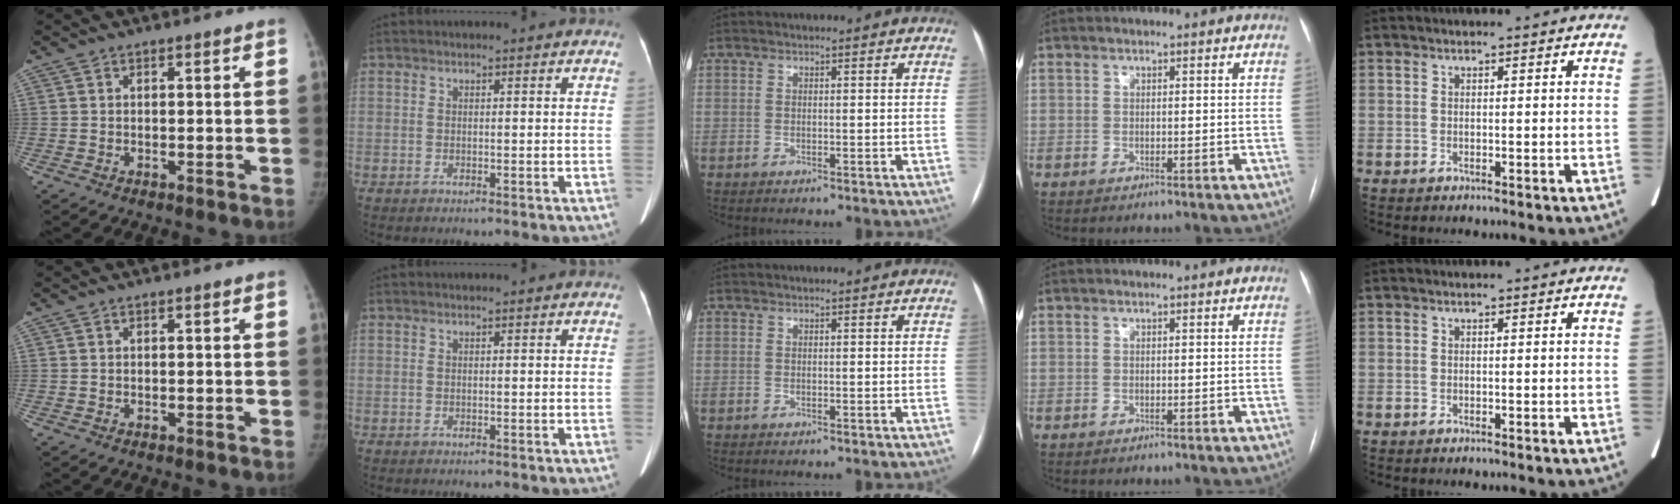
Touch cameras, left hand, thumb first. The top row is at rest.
{}